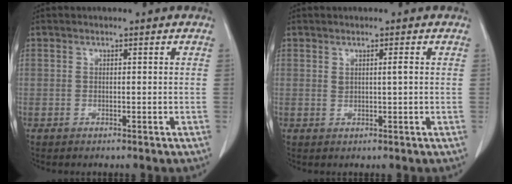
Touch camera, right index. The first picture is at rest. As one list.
[{"total": 1.3, "force": [0.4, 0.1, 1.2], "torque": [-0.024, -0.002, 0.009]}]